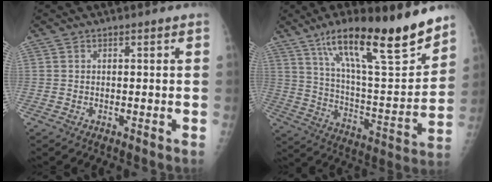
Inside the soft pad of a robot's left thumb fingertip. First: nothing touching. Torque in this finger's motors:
{"motor_torque": [0.46, 0.45, 1.49, -1.28, 0.39]}